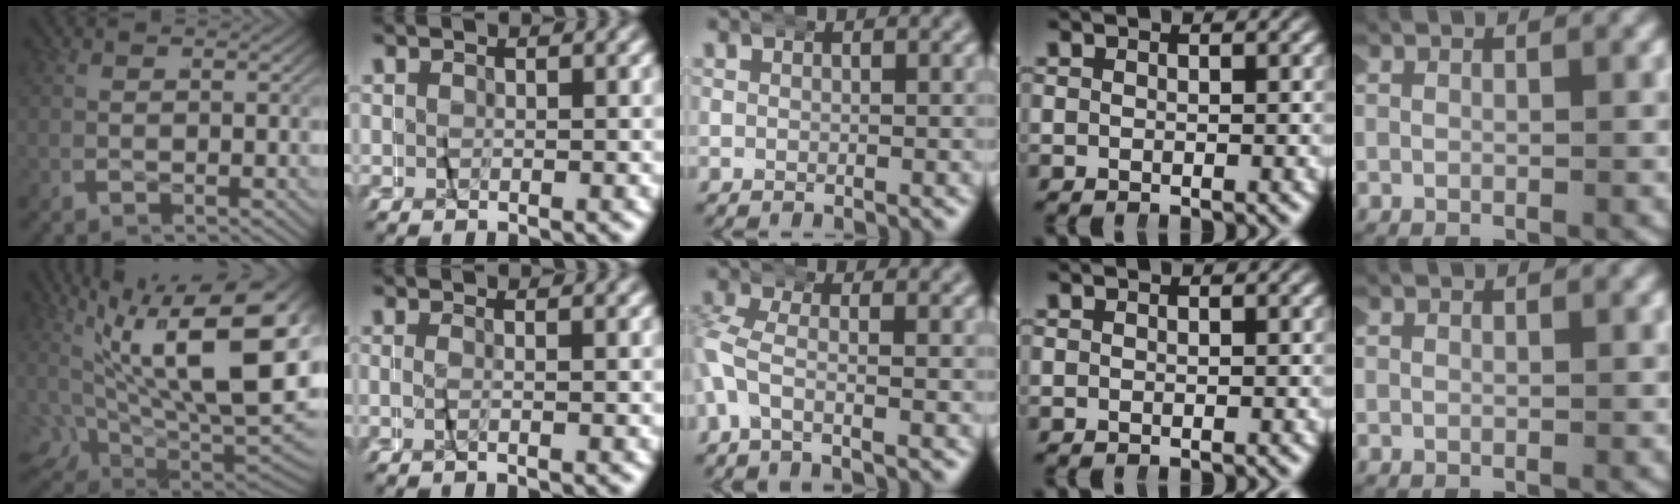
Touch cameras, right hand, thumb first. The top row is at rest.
{"thumb": {"total": 19.7, "force": [3.4, 10.0, 16.7], "torque": [-0.285, -0.051, 0.087]}, "index": {"total": 1.3, "force": [-0.8, -1.0, -0.1], "torque": [0.001, 0.001, -0.017]}, "middle": {"total": 2.7, "force": [-1.0, 1.2, 2.2], "torque": [-0.067, -0.002, -0.022]}}